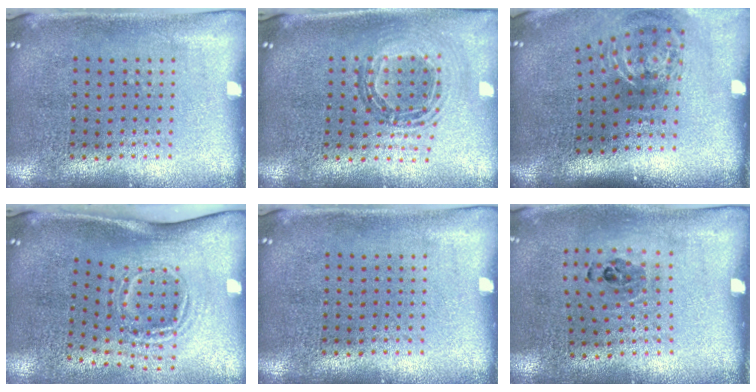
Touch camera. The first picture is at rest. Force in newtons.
{"total": 0.9, "press": 0.9, "slide": 0.1}
{"total": 1.9, "press": 1.2, "slide": 1.4}
{"total": 1.8, "press": 1.2, "slide": 1.4}
{"total": 0.0}
{"total": 1.0, "press": 0.7, "slide": 0.7}